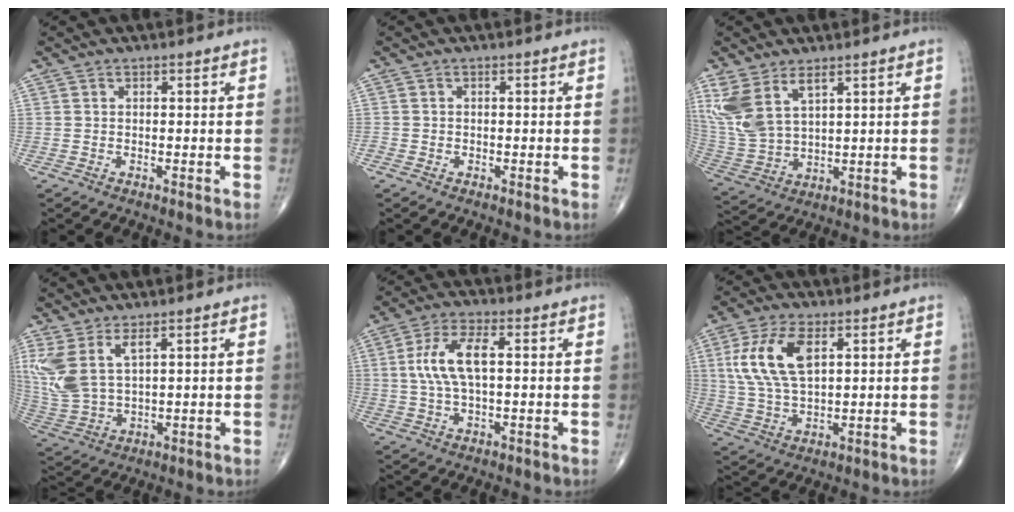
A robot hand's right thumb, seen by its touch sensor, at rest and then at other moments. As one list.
[{"total": 0.7, "force": [-0.4, 0.5, 0.0], "torque": [0.004, 0.005, -0.012]}, {"total": 10.8, "force": [5.5, 5.1, 7.7], "torque": [-0.176, -0.016, 0.128]}, {"total": 10.0, "force": [4.5, 4.3, 7.8], "torque": [-0.191, -0.017, 0.106]}, {"total": 8.5, "force": [1.0, 3.3, 7.8], "torque": [-0.165, 0.013, 0.018]}, {"total": 11.6, "force": [3.5, 5.6, 9.5], "torque": [-0.198, -0.003, 0.072]}]